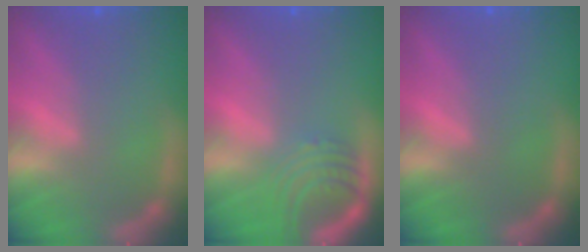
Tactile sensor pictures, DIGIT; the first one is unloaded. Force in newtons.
{"total": 5.5}
{"total": 0.0}